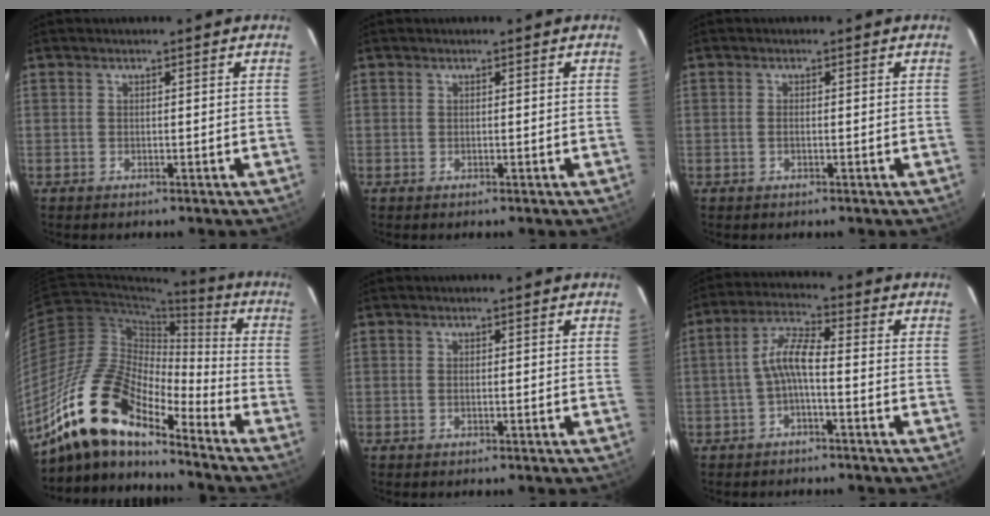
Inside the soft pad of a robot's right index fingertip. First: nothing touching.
{"total": 0.0}
{"total": 0.6, "force": [-0.3, 0.2, 0.5], "torque": [-0.012, 0.001, -0.006]}
{"total": 18.1, "force": [-13.8, 5.5, 10.4], "torque": [-0.188, -0.008, -0.275]}
{"total": 0.0}
{"total": 5.5, "force": [-1.9, 1.0, 5.1], "torque": [-0.116, 0.017, -0.036]}